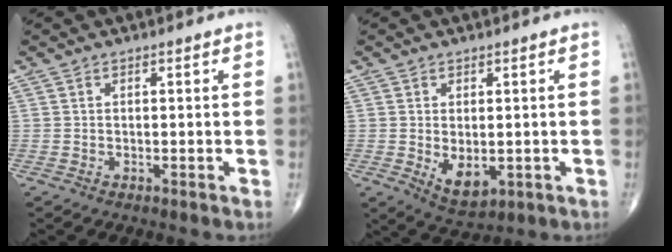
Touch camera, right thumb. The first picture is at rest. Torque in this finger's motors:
{"motor_torque": [-0.18, 0.42, -0.28, -0.15, 0.15]}